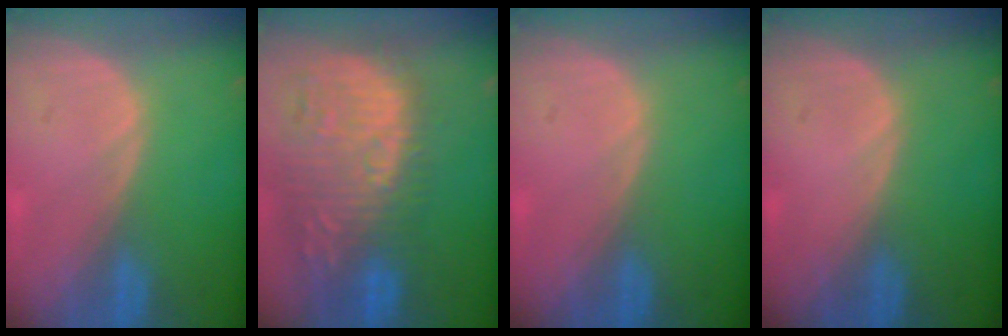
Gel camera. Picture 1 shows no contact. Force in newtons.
{"total": 12.9, "press": 11.7, "slide": 5.4}
{"total": 0.0}
{"total": 0.0}